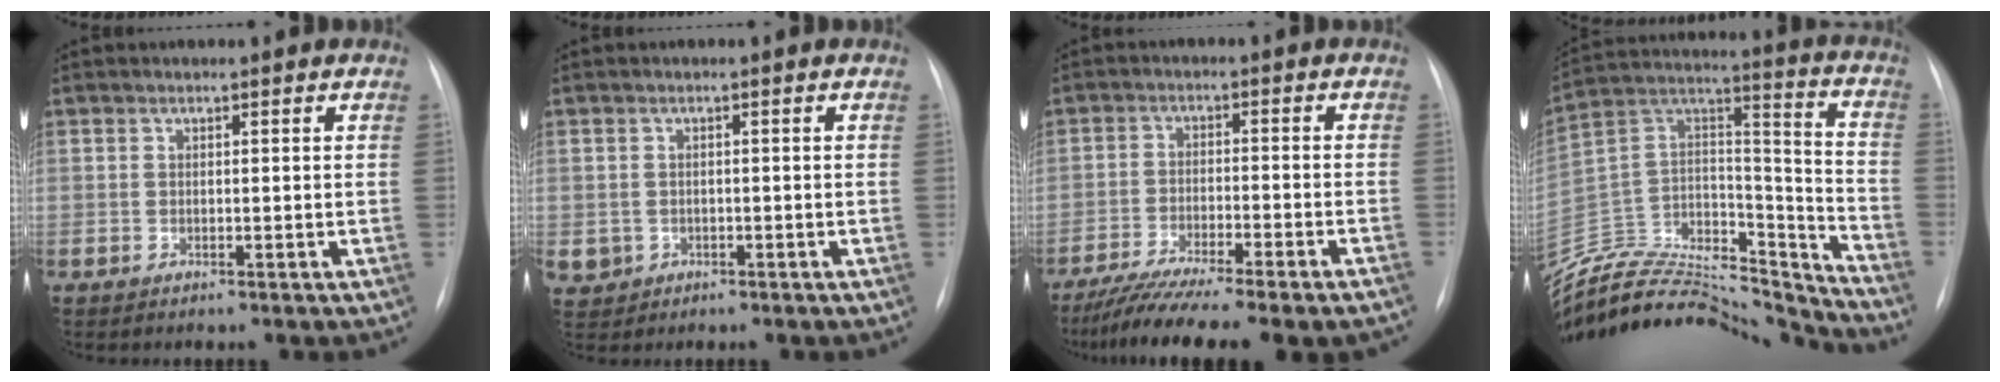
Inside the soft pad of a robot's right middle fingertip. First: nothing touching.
{"total": 3.0, "force": [-0.9, 2.8, 0.5], "torque": [-0.010, 0.003, -0.006]}
{"total": 15.8, "force": [-13.2, 1.4, 8.6], "torque": [-0.128, -0.023, -0.201]}
{"total": 29.2, "force": [-27.8, 5.2, 7.3], "torque": [-0.148, 0.019, -0.440]}